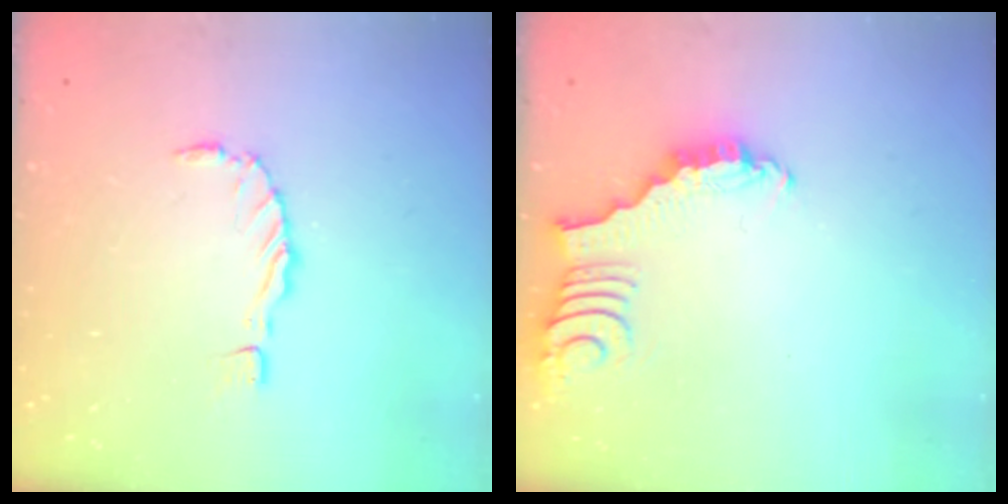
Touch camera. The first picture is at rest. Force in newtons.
{"total": 2.7, "press": 2.7, "slide": 0.4}